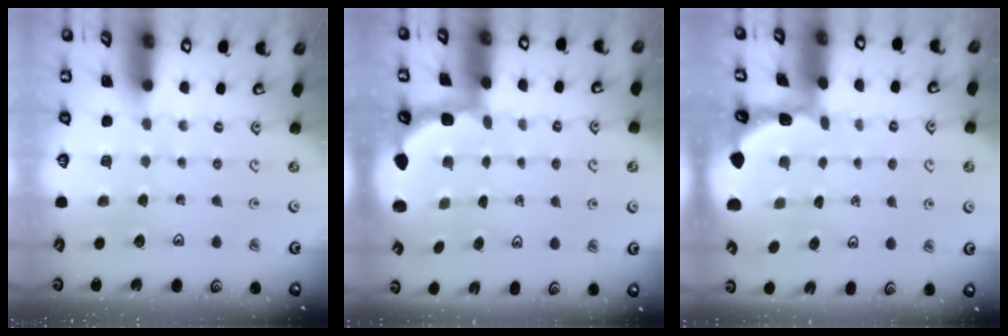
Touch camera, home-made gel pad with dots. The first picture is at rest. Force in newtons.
{"total": 2.5, "press": 1.9, "slide": 1.6}
{"total": 1.0, "press": 1.0, "slide": 0.2}